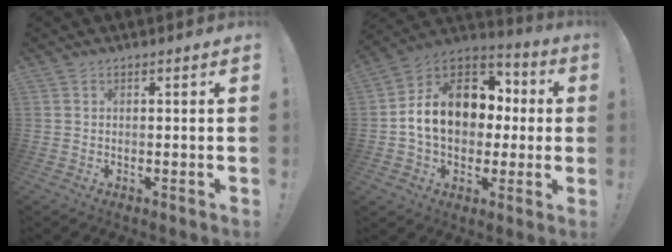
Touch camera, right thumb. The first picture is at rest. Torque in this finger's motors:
{"motor_torque": [2.48, 2.53, 0.62, 0.14, 0.54]}